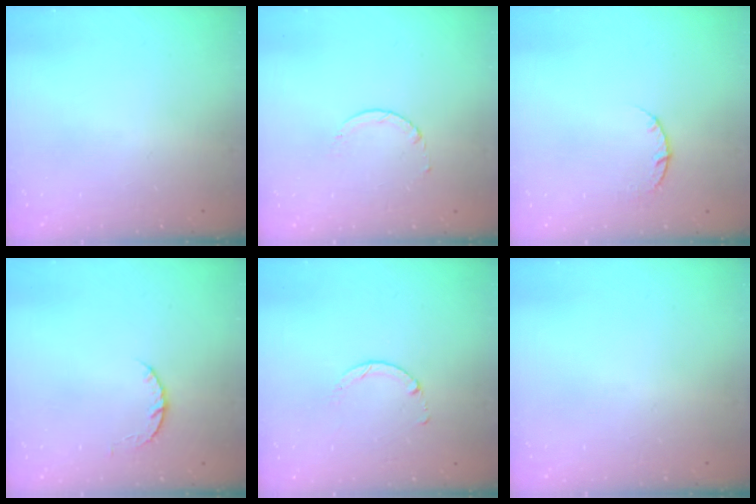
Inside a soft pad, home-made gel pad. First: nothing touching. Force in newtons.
{"total": 1.7, "press": 1.7, "slide": 0.2}
{"total": 3.7, "press": 3.7, "slide": 0.6}
{"total": 4.1, "press": 4.1, "slide": 0.6}
{"total": 1.4, "press": 1.4, "slide": 0.2}
{"total": 0.0}